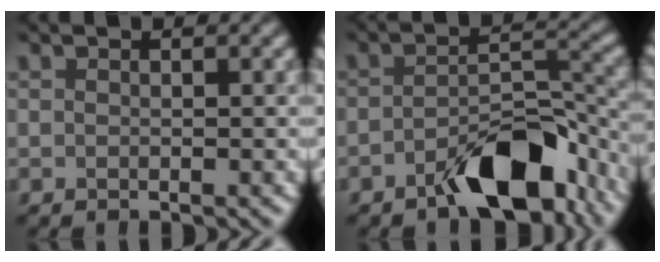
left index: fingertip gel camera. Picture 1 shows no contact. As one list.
[{"total": 7.9, "force": [-5.5, 3.1, 4.8], "torque": [-0.076, 0.005, -0.078]}]